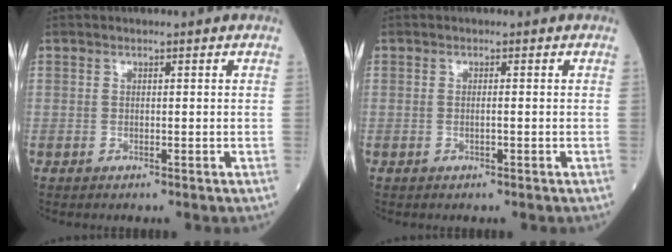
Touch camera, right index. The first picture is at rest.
{"total": 0.7, "force": [-0.1, 0.0, 0.7], "torque": [-0.017, 0.000, -0.002]}